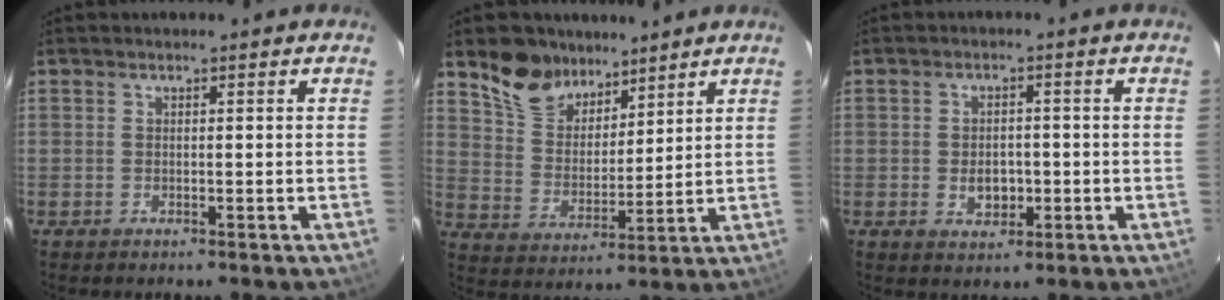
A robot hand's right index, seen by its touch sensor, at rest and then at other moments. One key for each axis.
{"total": 10.8, "fx": 8.2, "fy": 6.1, "fz": 3.5, "tx": -0.074, "ty": 0.017, "tz": 0.161}
{"total": 4.4, "fx": -1.0, "fy": 3.2, "fz": 2.8, "tx": -0.050, "ty": 0.001, "tz": -0.010}